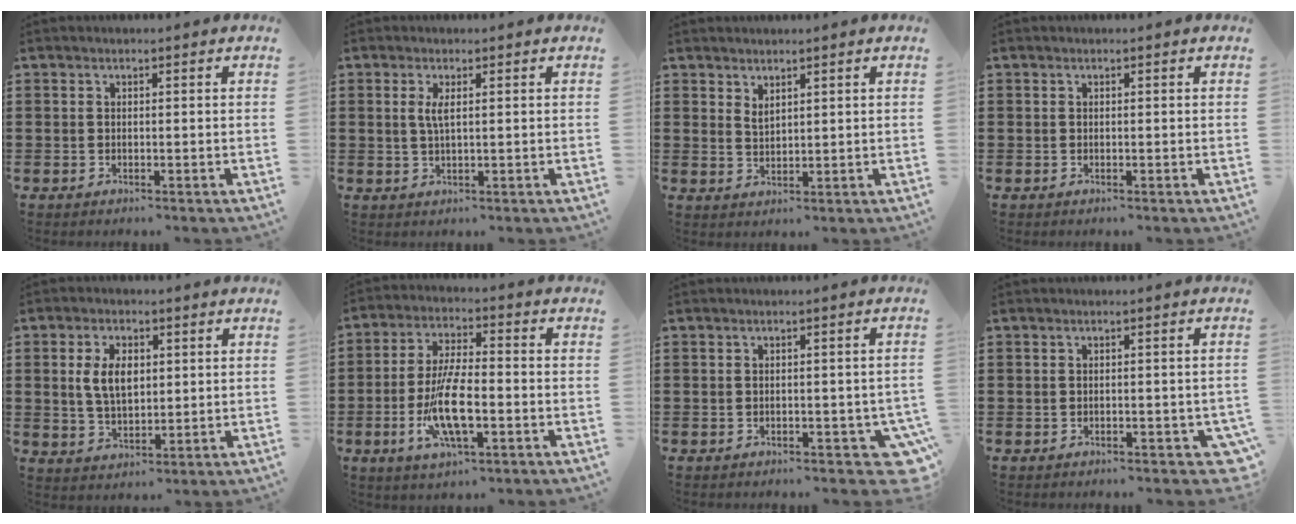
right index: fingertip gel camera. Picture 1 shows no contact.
{"total": 2.4, "force": [0.6, 0.5, 2.2], "torque": [-0.046, 0.003, 0.009]}
{"total": 2.0, "force": [1.4, 1.4, 0.2], "torque": [-0.008, 0.006, 0.029]}
{"total": 0.0}
{"total": 5.9, "force": [1.0, 3.4, 4.7], "torque": [-0.098, 0.007, 0.012]}
{"total": 10.3, "force": [-2.8, 3.2, 9.3], "torque": [-0.198, -0.015, -0.053]}
{"total": 3.1, "force": [-1.6, 1.5, 2.2], "torque": [-0.039, 0.003, -0.029]}
{"total": 1.5, "force": [-0.9, 0.6, 1.0], "torque": [-0.022, -0.003, -0.017]}